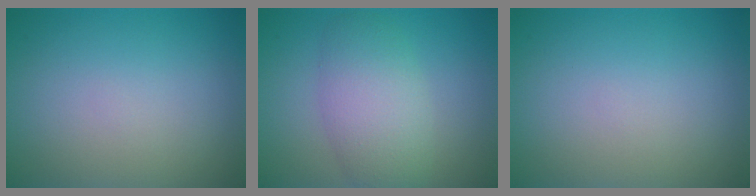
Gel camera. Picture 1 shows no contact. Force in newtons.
{"total": 5.1, "press": 5.1, "slide": 0.2}
{"total": 0.0}